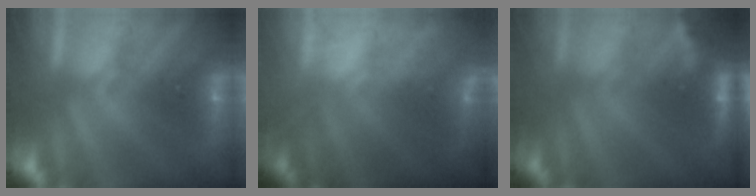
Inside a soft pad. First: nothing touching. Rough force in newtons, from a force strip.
{"total": 5.8}
{"total": 2.2}